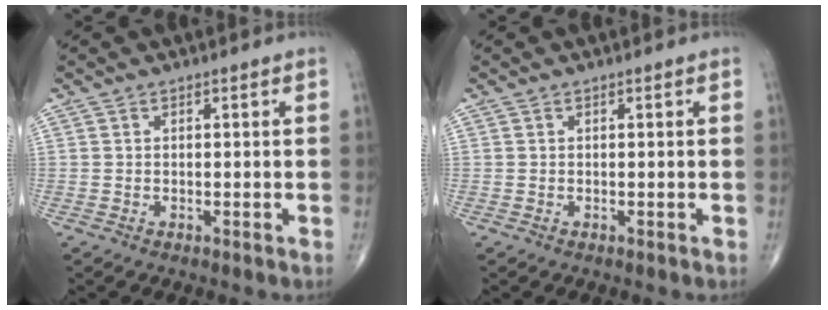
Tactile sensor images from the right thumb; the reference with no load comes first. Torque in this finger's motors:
{"motor_torque": [0.05, 0.05, -0.01, -0.01, 0.00]}